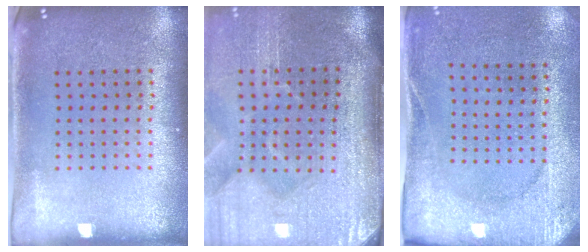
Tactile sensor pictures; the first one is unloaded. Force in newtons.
{"total": 5.0, "press": 4.2, "slide": 2.6}
{"total": 2.7, "press": 2.3, "slide": 1.3}